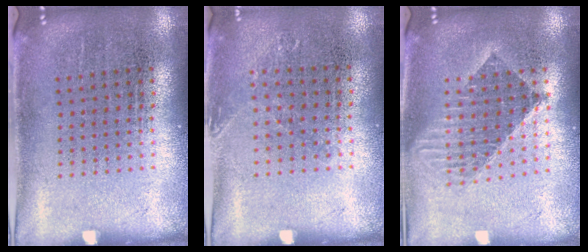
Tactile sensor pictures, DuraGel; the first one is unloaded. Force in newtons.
{"total": 0.8, "press": 0.8, "slide": 0.2}
{"total": 1.6, "press": 1.3, "slide": 0.9}